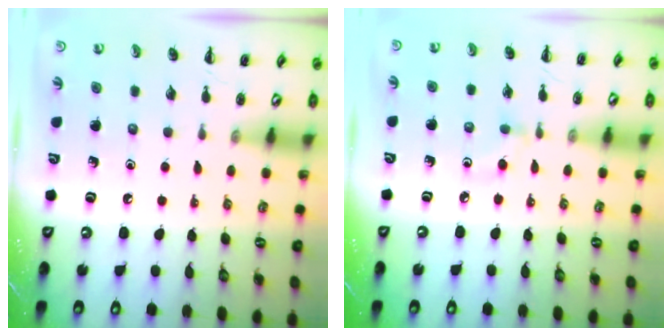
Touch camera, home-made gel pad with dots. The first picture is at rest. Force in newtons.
{"total": 4.2, "press": 3.8, "slide": 1.8}